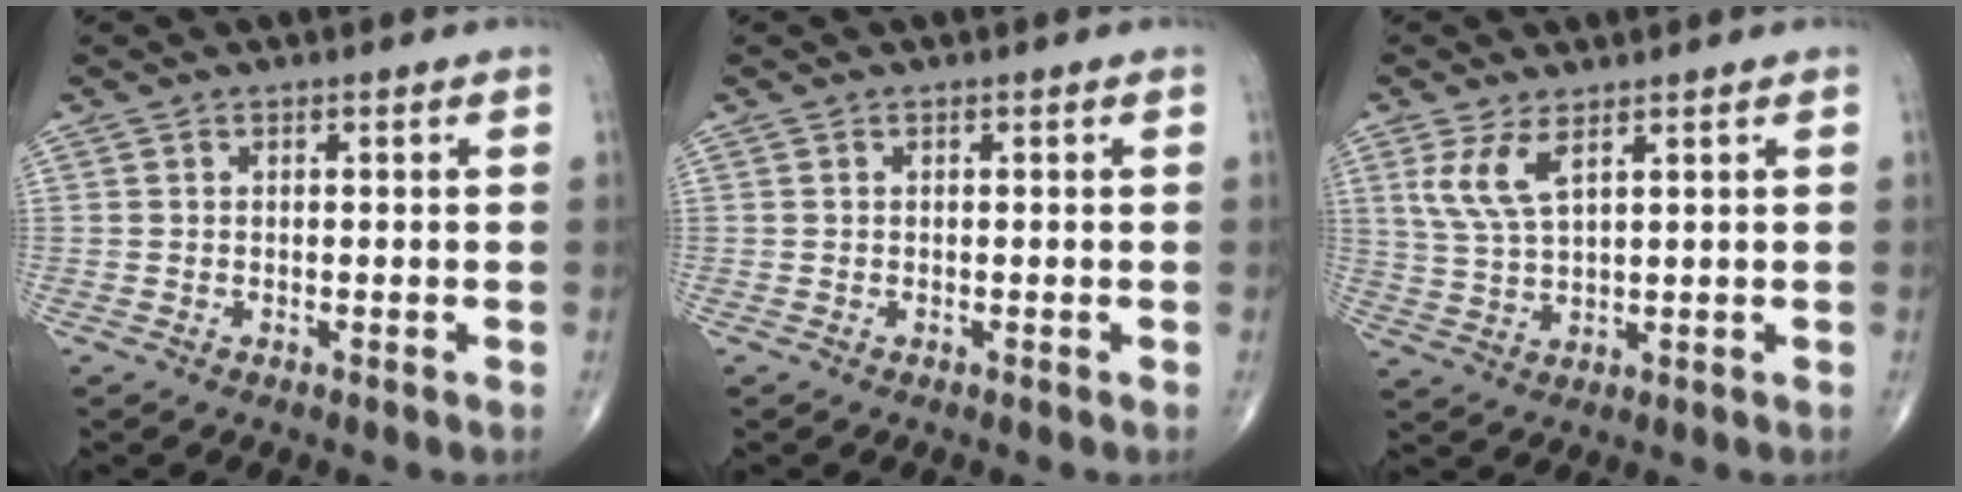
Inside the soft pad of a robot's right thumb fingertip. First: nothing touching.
{"total": 0.0}
{"total": 6.1, "force": [3.1, 2.0, 4.9], "torque": [-0.111, -0.012, 0.072]}